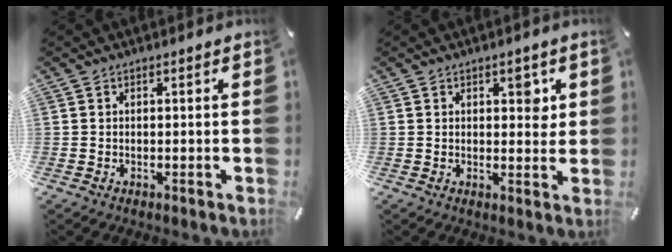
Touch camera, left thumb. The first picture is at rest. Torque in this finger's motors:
{"motor_torque": [0.45, 0.78, 0.26, -0.53, 0.15]}